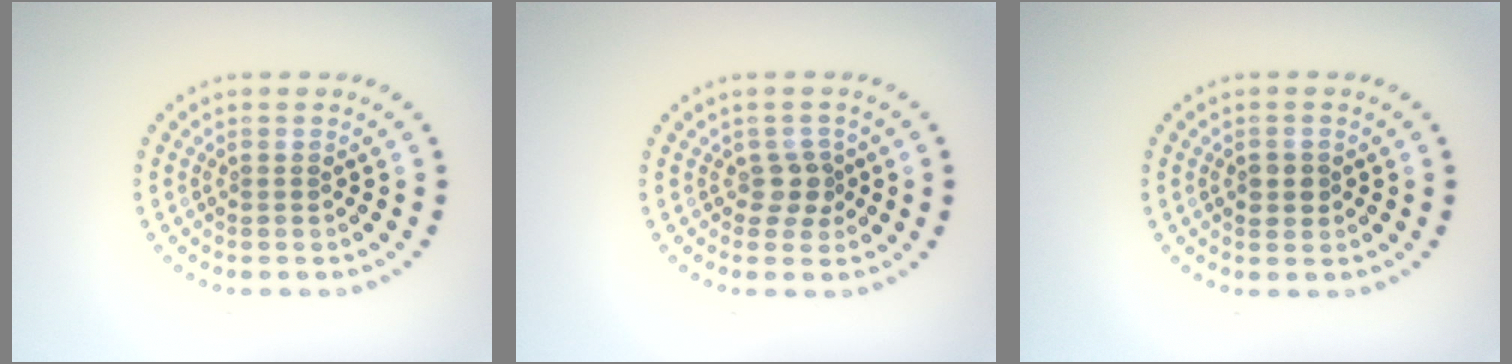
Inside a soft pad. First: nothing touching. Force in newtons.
{"total": 1.8, "press": 1.5, "slide": 1.1}
{"total": 1.5, "press": 1.4, "slide": 0.4}